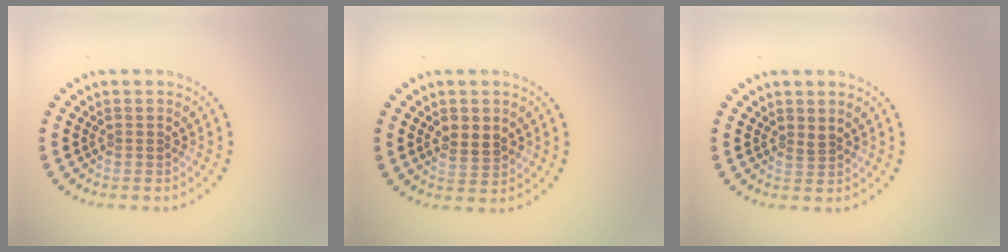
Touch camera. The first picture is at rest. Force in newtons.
{"total": 2.5, "press": 2.5, "slide": 0.3}
{"total": 0.7, "press": 0.4, "slide": 0.5}